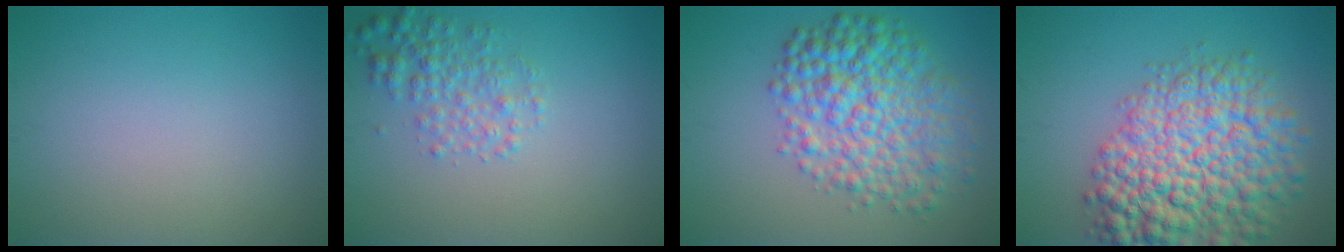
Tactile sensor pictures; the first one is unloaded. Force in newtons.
{"total": 2.9, "press": 2.9, "slide": 0.1}
{"total": 7.5, "press": 7.5, "slide": 0.1}
{"total": 10.8, "press": 10.8, "slide": 0.4}